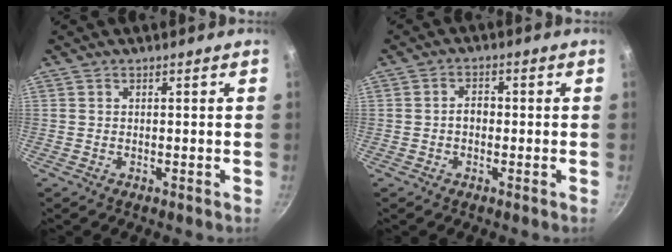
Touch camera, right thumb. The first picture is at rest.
{"total": 2.8, "force": [-0.4, 2.1, 1.9], "torque": [-0.015, 0.012, -0.007]}